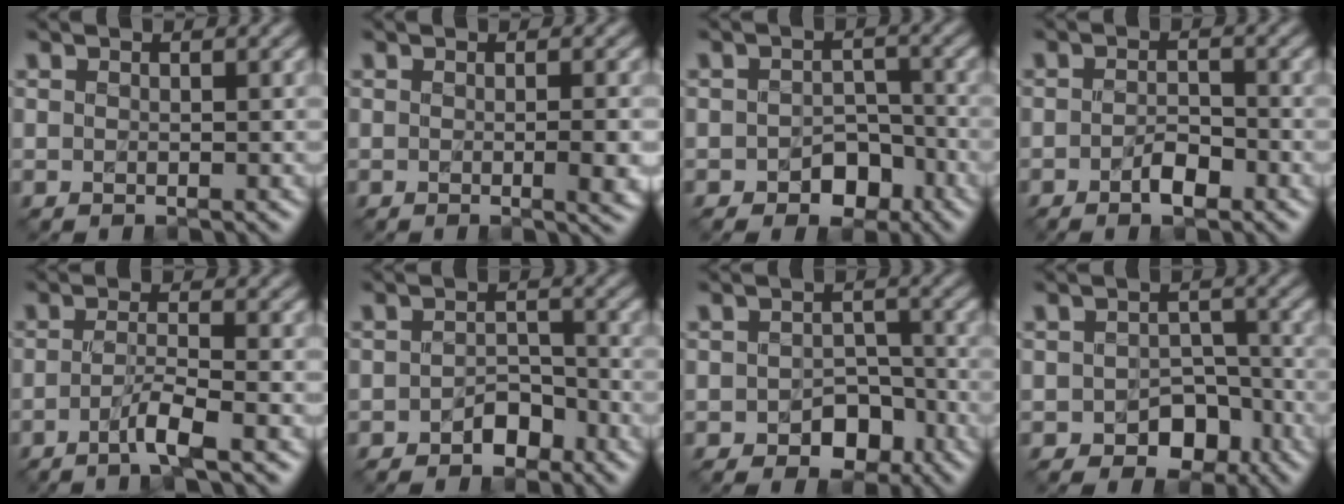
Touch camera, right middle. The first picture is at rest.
{"total": 2.1, "force": [-0.4, 0.4, 2.0], "torque": [-0.031, -0.002, -0.005]}
{"total": 3.2, "force": [-1.6, 2.2, 1.7], "torque": [-0.019, 0.003, -0.024]}
{"total": 2.2, "force": [-1.2, 0.9, 1.7], "torque": [-0.027, 0.007, -0.022]}
{"total": 3.0, "force": [-1.5, 0.2, 2.6], "torque": [-0.046, 0.005, -0.039]}
{"total": 2.3, "force": [-1.5, 1.4, 1.1], "torque": [-0.016, 0.012, -0.025]}
{"total": 3.6, "force": [-1.7, 2.5, 2.0], "torque": [-0.023, 0.001, -0.025]}
{"total": 4.0, "force": [-2.0, 2.8, 2.0], "torque": [-0.021, -0.001, -0.029]}